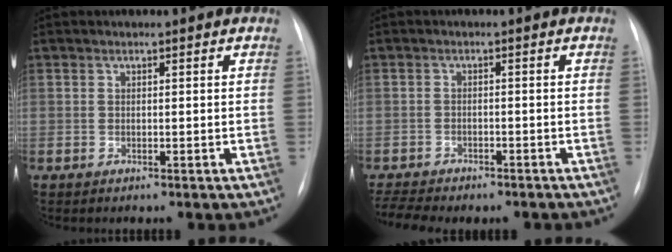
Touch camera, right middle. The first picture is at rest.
{"total": 7.1, "force": [-6.2, 2.1, 2.7], "torque": [-0.046, 0.002, -0.085]}